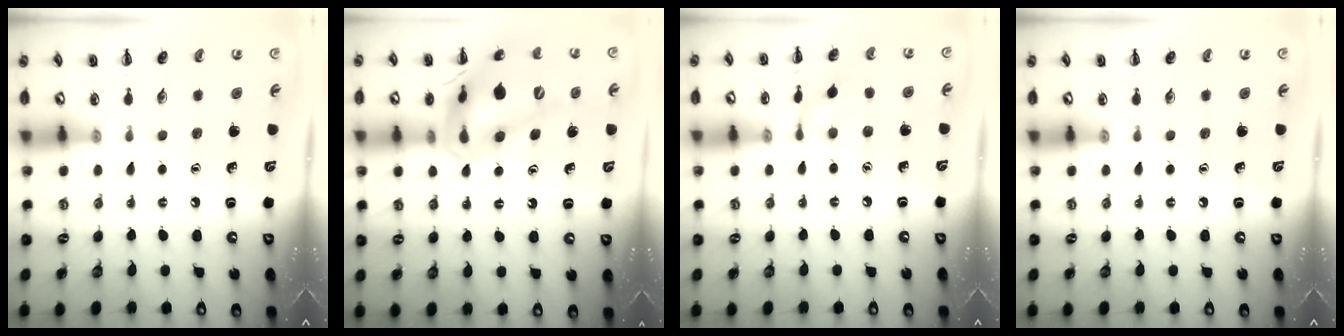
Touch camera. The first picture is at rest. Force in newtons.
{"total": 20.0, "press": 19.8, "slide": 2.7}
{"total": 5.9, "press": 5.8, "slide": 1.2}
{"total": 0.0}